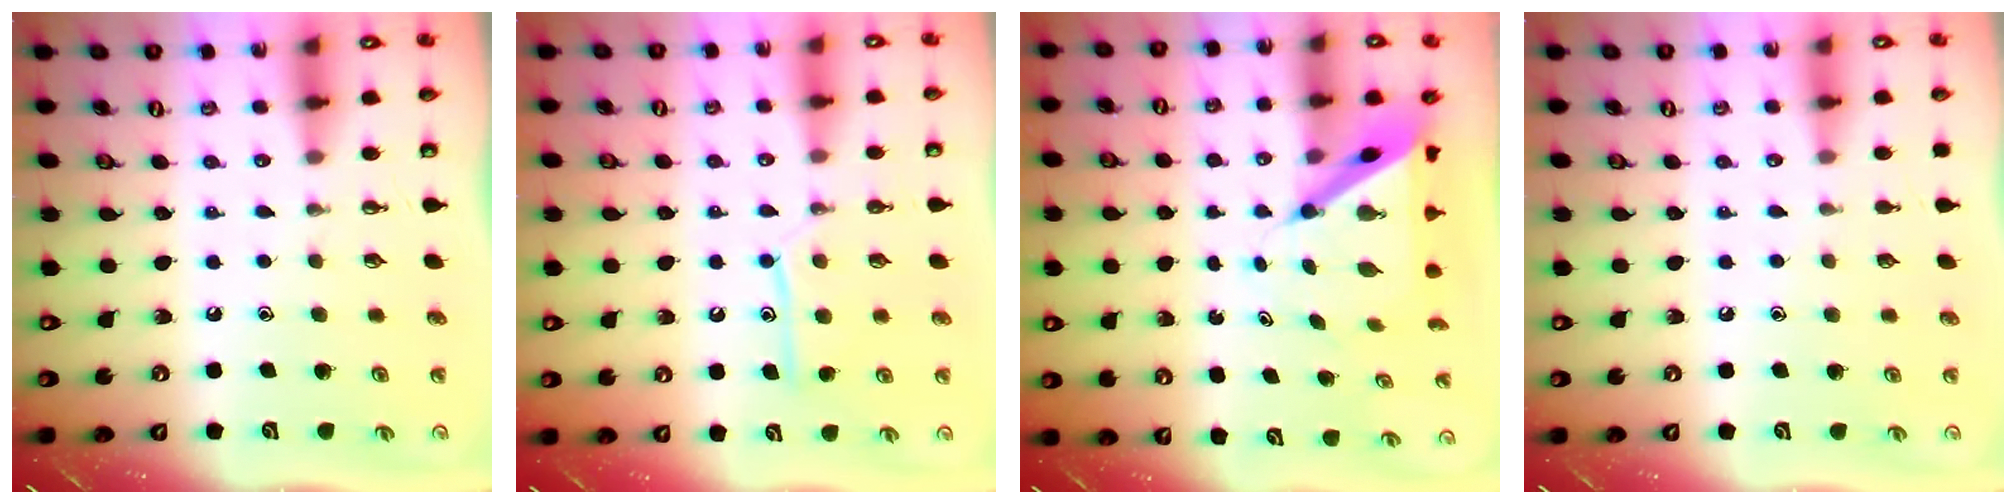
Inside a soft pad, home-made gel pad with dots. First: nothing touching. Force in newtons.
{"total": 10.9, "press": 10.9, "slide": 0.9}
{"total": 6.8, "press": 6.7, "slide": 0.6}
{"total": 2.6, "press": 2.5, "slide": 0.3}